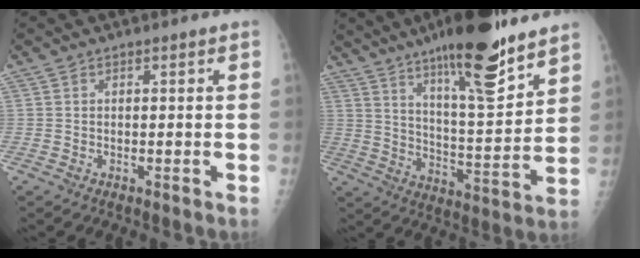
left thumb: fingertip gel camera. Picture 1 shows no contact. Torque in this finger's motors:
{"motor_torque": [2.87, 2.14, 1.16, -0.76, 0.12]}